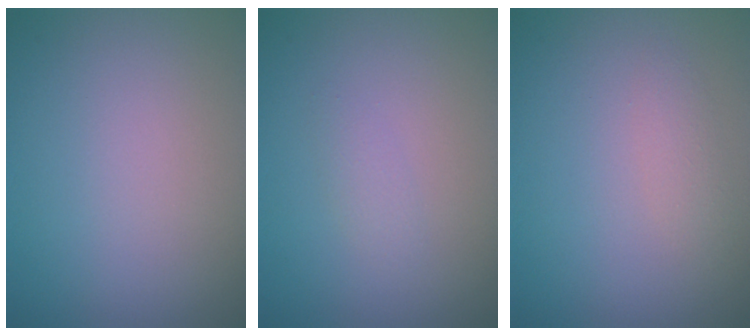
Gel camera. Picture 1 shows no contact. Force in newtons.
{"total": 0.9, "press": 0.9, "slide": 0.1}
{"total": 1.1, "press": 1.1, "slide": 0.0}